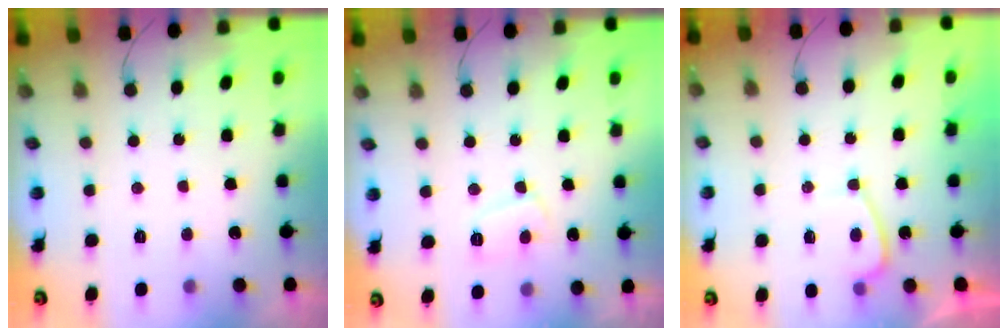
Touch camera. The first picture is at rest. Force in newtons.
{"total": 6.0, "press": 5.9, "slide": 0.6}
{"total": 3.2, "press": 3.2, "slide": 0.7}